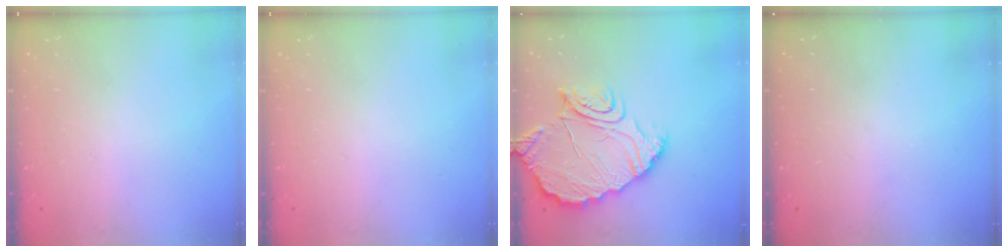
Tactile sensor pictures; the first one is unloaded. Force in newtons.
{"total": 0.0}
{"total": 16.6, "press": 16.5, "slide": 1.4}
{"total": 2.9, "press": 2.8, "slide": 0.9}